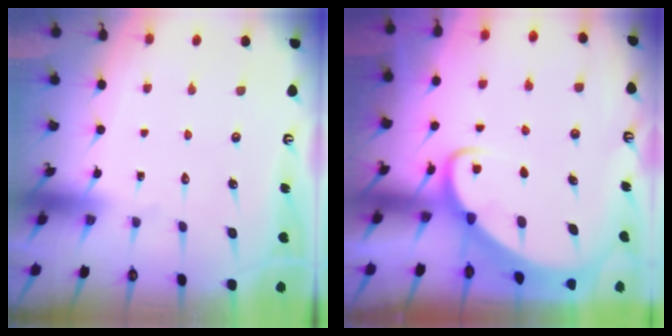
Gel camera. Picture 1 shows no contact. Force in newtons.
{"total": 3.9, "press": 3.9, "slide": 0.3}